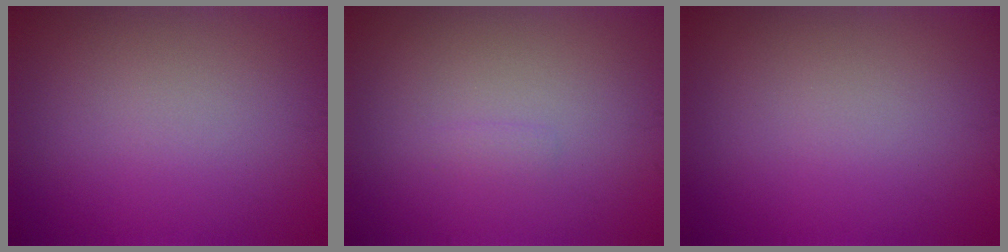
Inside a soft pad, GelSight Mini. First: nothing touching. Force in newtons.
{"total": 0.5, "press": 0.5, "slide": 0.1}
{"total": 0.0}